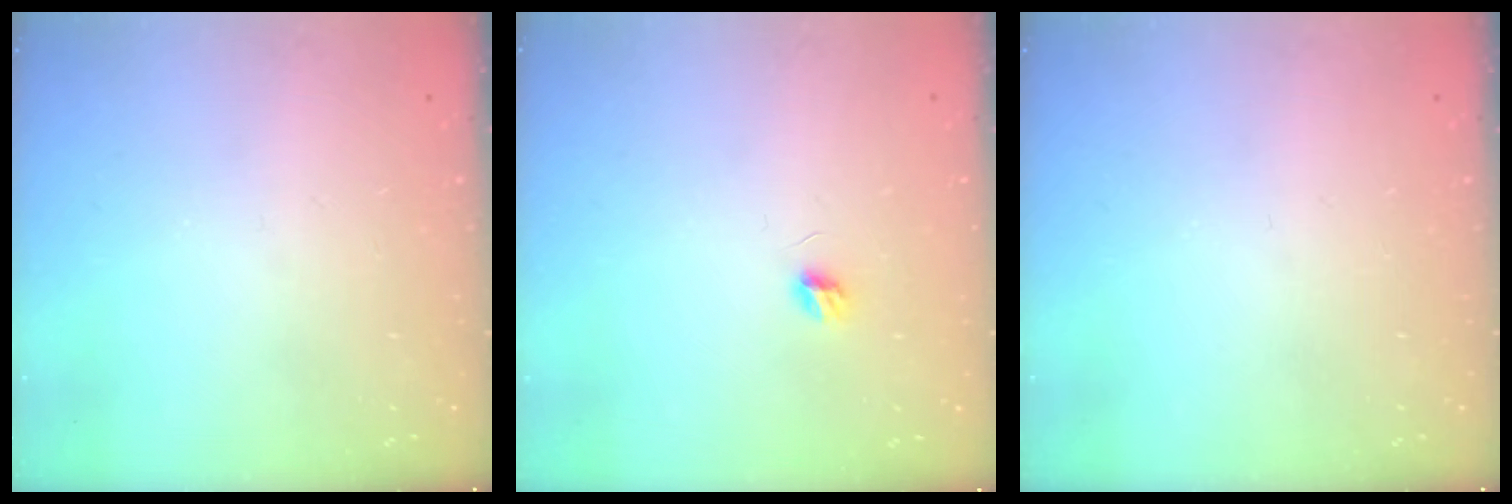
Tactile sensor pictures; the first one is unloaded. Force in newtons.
{"total": 4.0, "press": 4.0, "slide": 0.4}
{"total": 0.0}